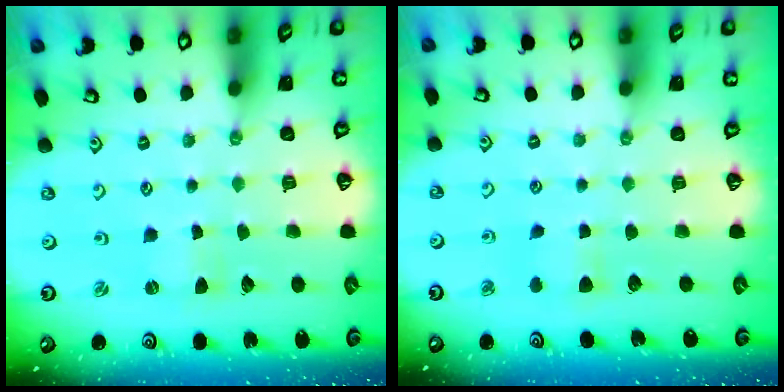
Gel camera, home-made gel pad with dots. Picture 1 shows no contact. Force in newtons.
{"total": 4.6, "press": 4.5, "slide": 0.4}